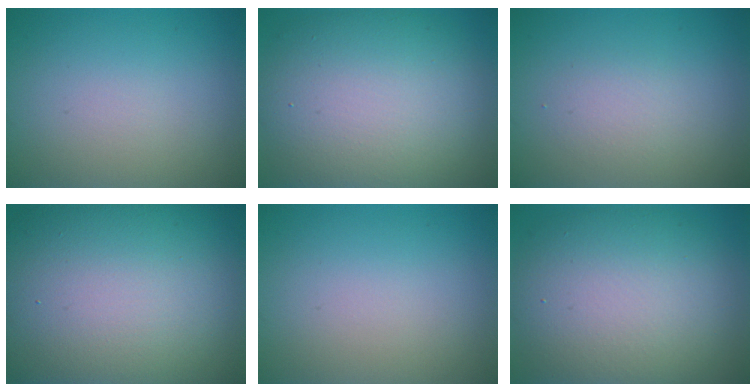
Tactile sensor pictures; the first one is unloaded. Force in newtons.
{"total": 12.3, "press": 12.2, "slide": 1.1}
{"total": 1.6, "press": 1.6, "slide": 0.1}
{"total": 21.4, "press": 21.4, "slide": 0.5}
{"total": 0.0}
{"total": 10.9, "press": 10.8, "slide": 1.1}